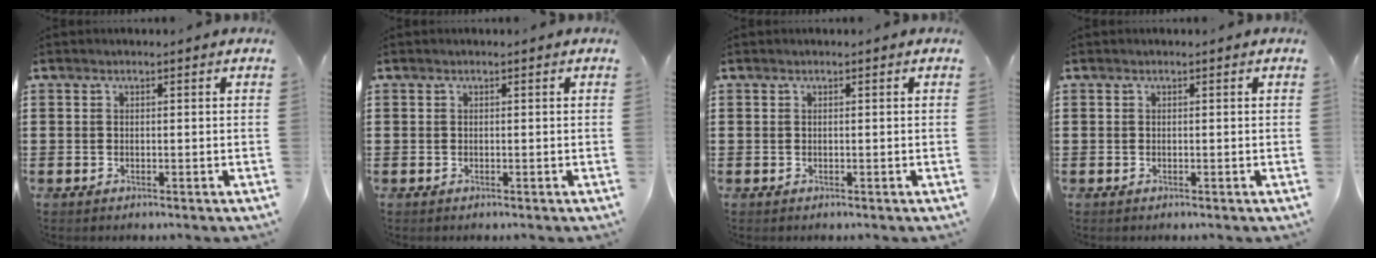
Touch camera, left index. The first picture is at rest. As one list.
[{"total": 0.0}, {"total": 0.0}, {"total": 0.0}]